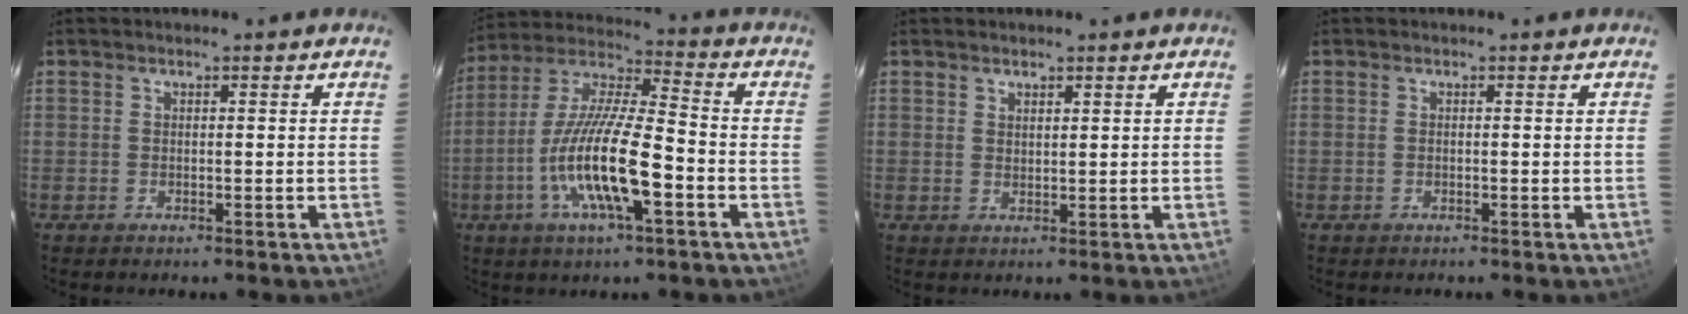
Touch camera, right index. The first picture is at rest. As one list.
[{"total": 16.1, "force": [-5.6, 3.2, 14.7], "torque": [-0.295, -0.010, -0.112]}, {"total": 1.5, "force": [1.3, 0.7, 0.5], "torque": [-0.005, 0.000, 0.023]}, {"total": 0.0}]